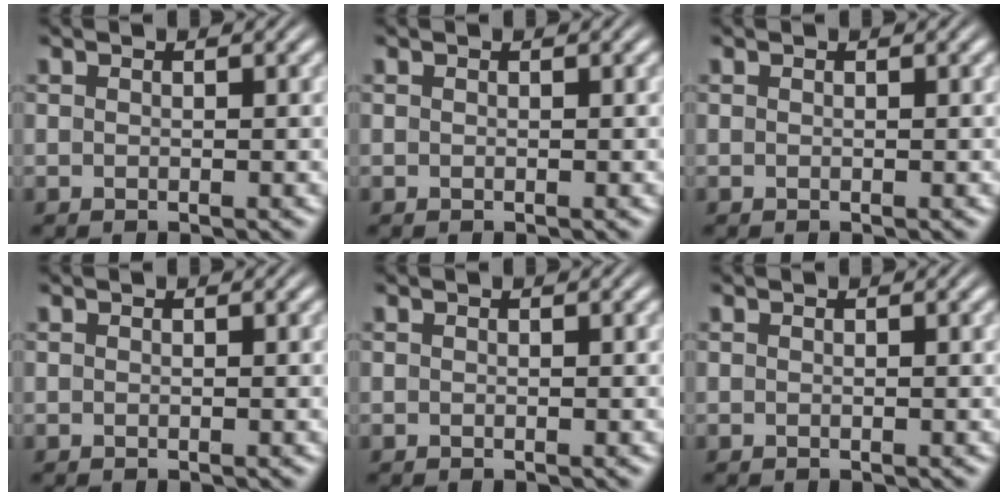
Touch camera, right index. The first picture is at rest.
{"total": 0.0}
{"total": 0.0}
{"total": 0.0}
{"total": 0.0}
{"total": 0.0}